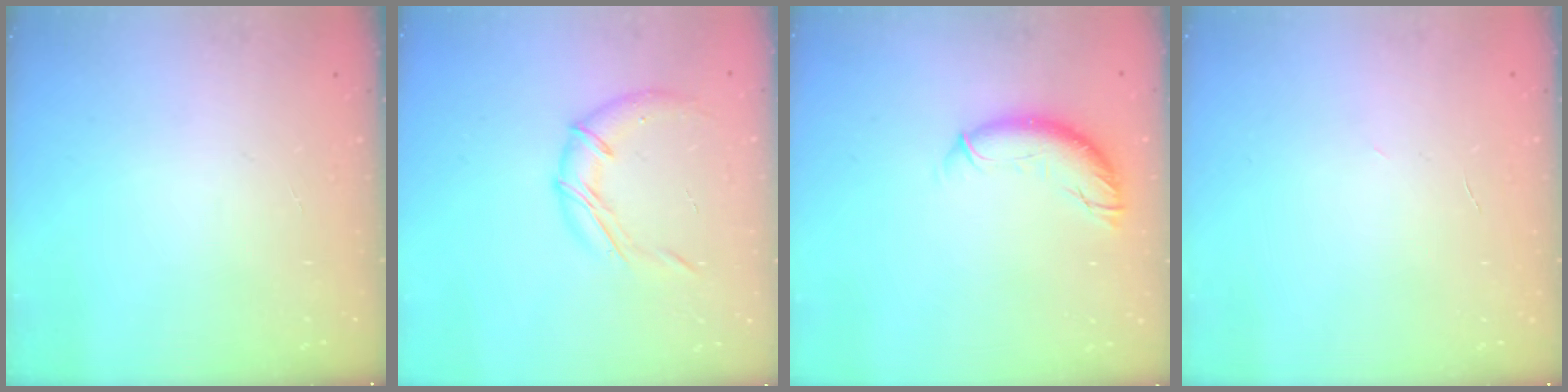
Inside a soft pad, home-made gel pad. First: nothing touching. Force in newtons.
{"total": 11.4, "press": 11.2, "slide": 2.0}
{"total": 9.9, "press": 9.8, "slide": 1.6}
{"total": 1.8, "press": 1.7, "slide": 0.5}